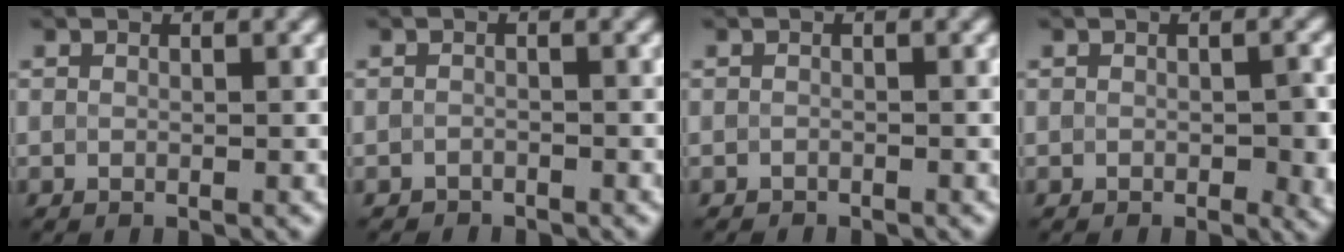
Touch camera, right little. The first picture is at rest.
{"total": 1.4, "force": [-1.2, -0.4, -0.7], "torque": [0.007, -0.001, -0.010]}
{"total": 1.1, "force": [-0.9, -0.4, -0.6], "torque": [0.007, -0.001, -0.007]}
{"total": 1.6, "force": [-0.7, 0.3, 1.4], "torque": [-0.024, -0.003, 0.005]}